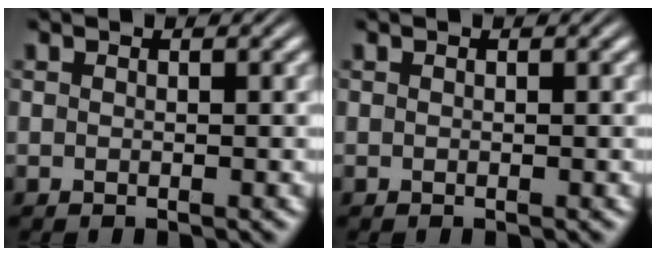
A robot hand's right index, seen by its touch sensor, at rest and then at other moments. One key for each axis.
{"total": 0.0}